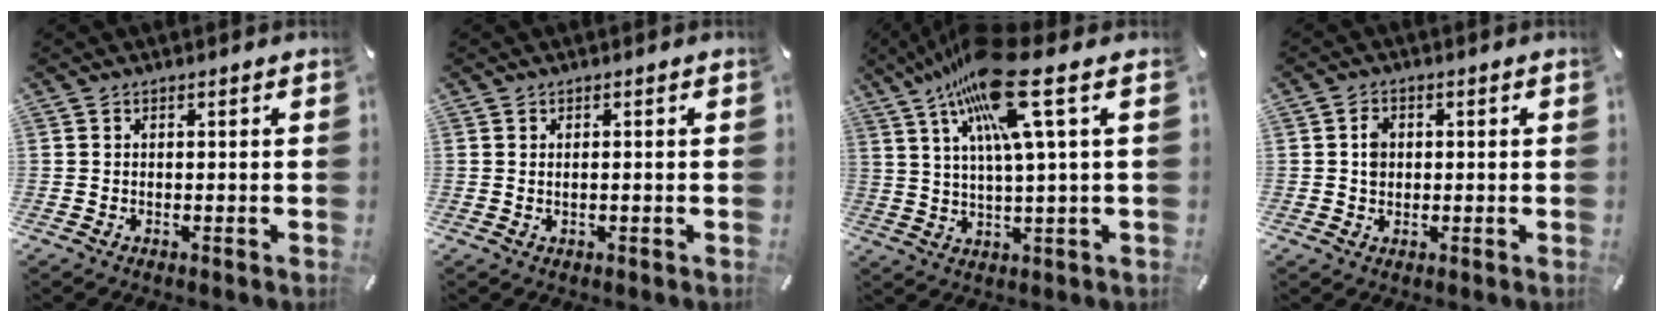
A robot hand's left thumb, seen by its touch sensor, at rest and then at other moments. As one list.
[{"total": 0.8, "force": [0.0, 0.2, 0.7], "torque": [-0.014, 0.000, 0.000]}, {"total": 17.8, "force": [8.4, 2.9, 15.4], "torque": [-0.288, -0.028, 0.131]}, {"total": 3.1, "force": [0.1, 2.6, 1.7], "torque": [-0.027, 0.006, -0.002]}]